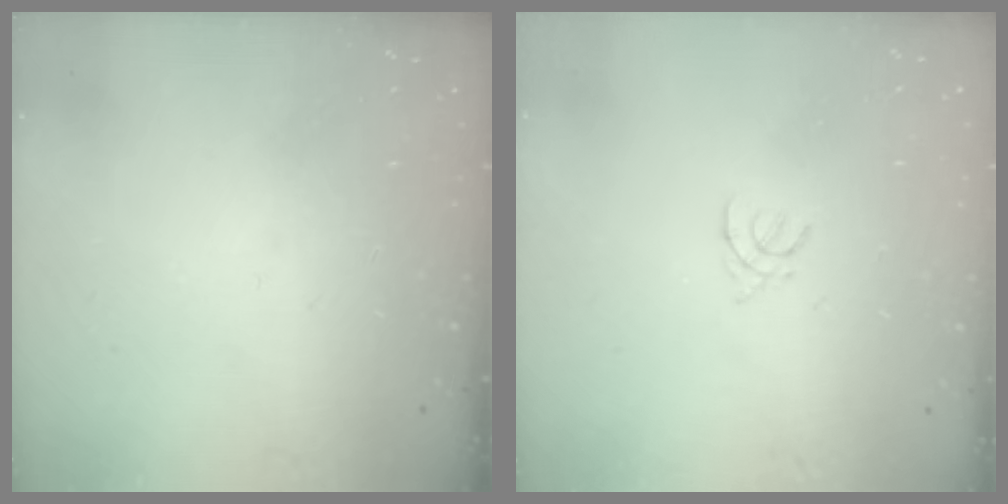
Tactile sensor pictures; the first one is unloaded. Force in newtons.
{"total": 1.8, "press": 1.8, "slide": 0.4}